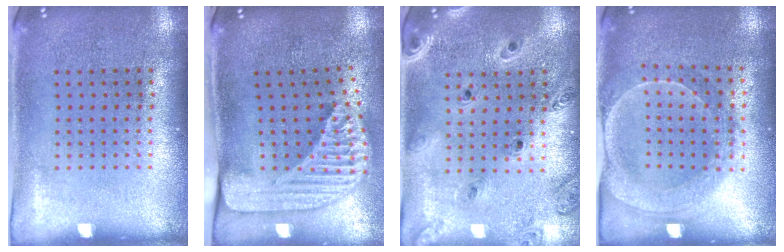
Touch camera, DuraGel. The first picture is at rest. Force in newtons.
{"total": 2.5, "press": 1.7, "slide": 1.7}
{"total": 1.3, "press": 1.3, "slide": 0.1}
{"total": 1.8, "press": 1.8, "slide": 0.5}